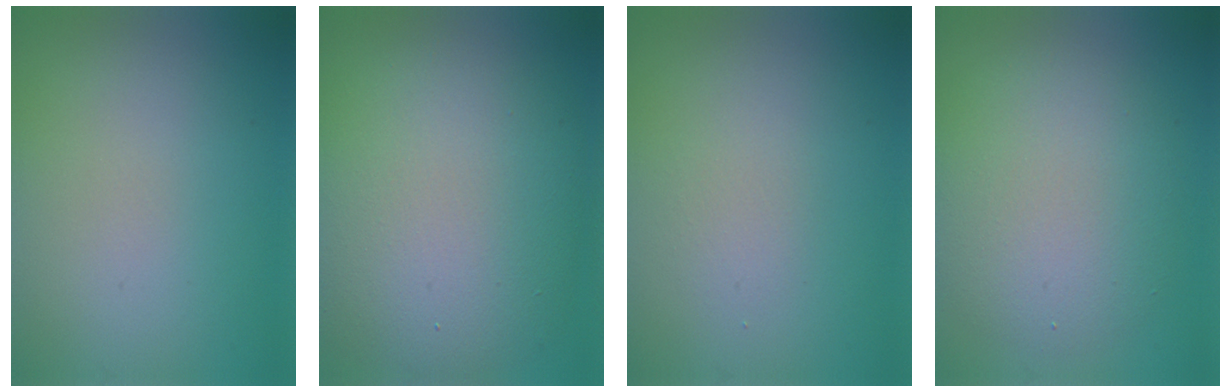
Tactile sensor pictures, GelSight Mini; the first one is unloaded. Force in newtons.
{"total": 12.2, "press": 12.2, "slide": 0.3}
{"total": 1.2, "press": 1.2, "slide": 0.0}
{"total": 5.9, "press": 5.9, "slide": 0.5}